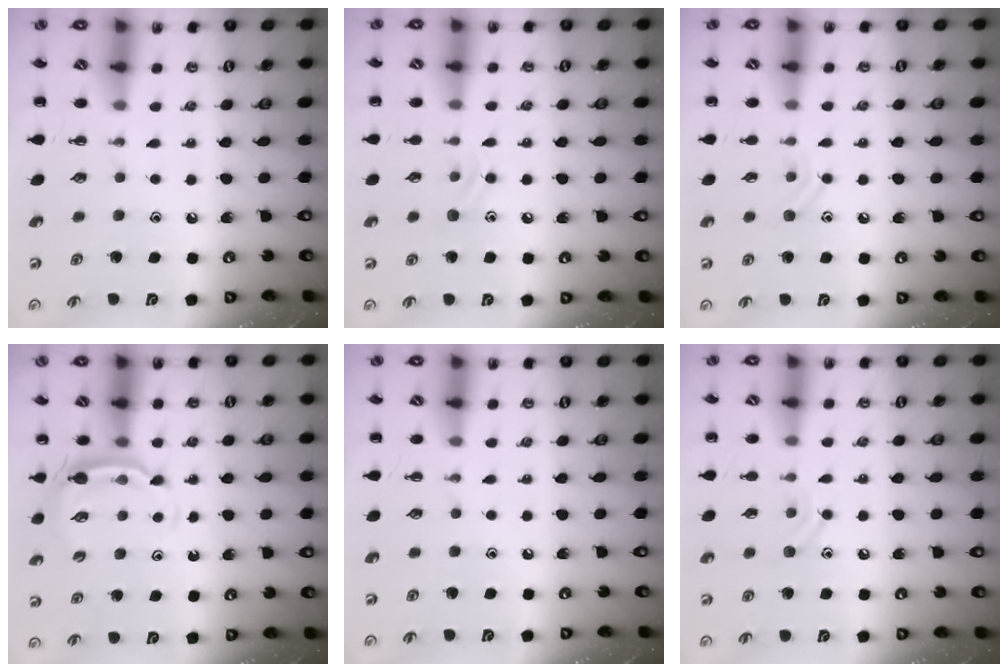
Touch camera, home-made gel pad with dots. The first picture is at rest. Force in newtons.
{"total": 7.3, "press": 7.1, "slide": 1.4}
{"total": 7.5, "press": 7.4, "slide": 1.4}
{"total": 5.5, "press": 5.5, "slide": 0.7}
{"total": 0.0}
{"total": 8.0, "press": 7.8, "slide": 1.4}